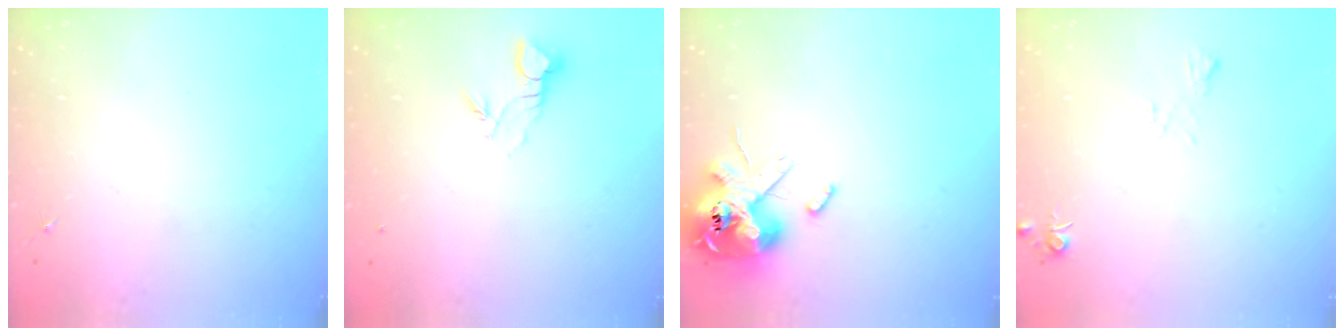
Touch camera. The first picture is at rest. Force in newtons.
{"total": 3.5, "press": 3.5, "slide": 0.2}
{"total": 13.8, "press": 13.6, "slide": 2.2}
{"total": 5.2, "press": 5.2, "slide": 0.7}